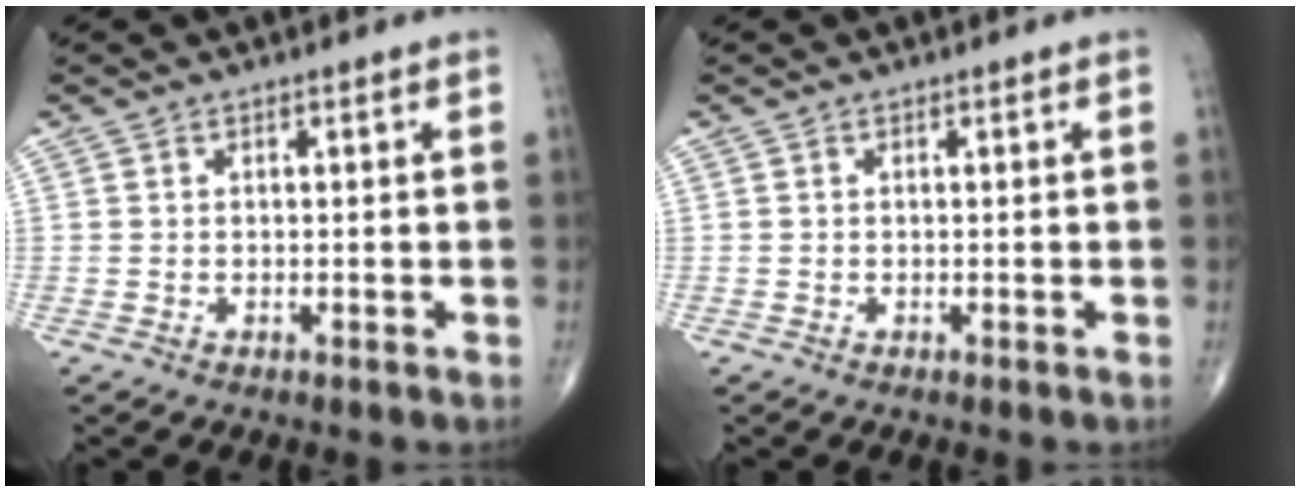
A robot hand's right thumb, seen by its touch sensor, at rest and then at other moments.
{"total": 0.0}